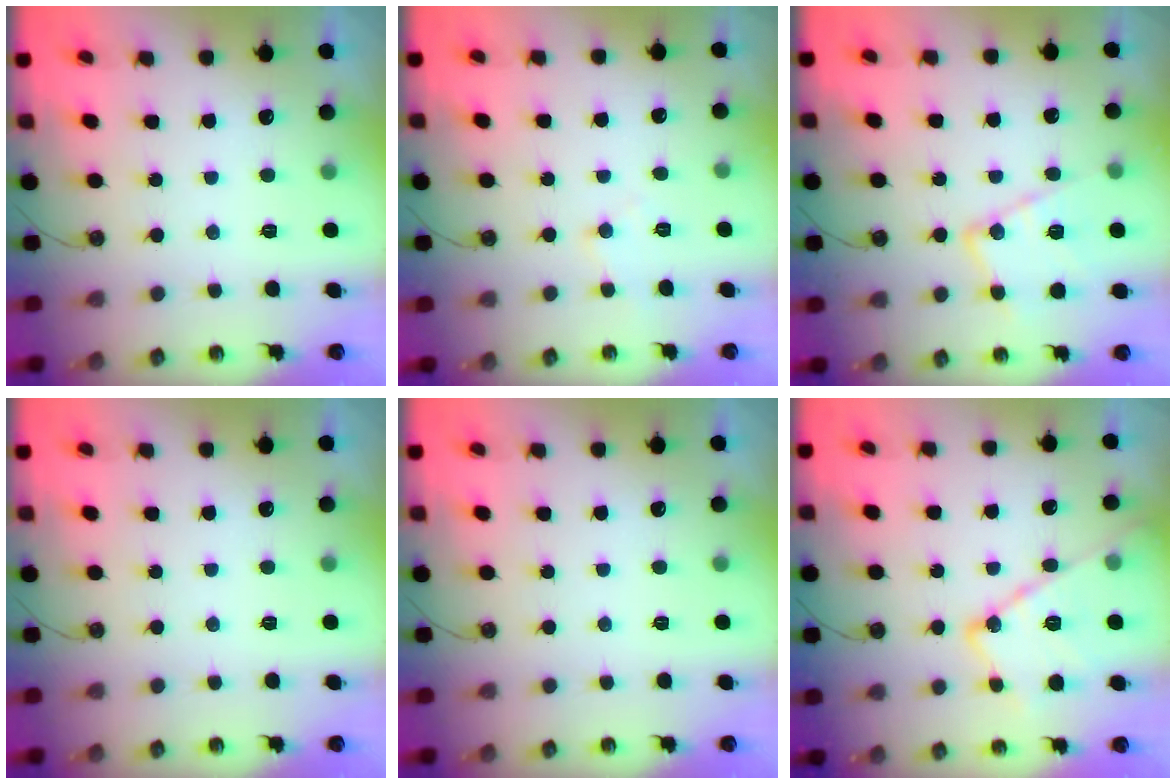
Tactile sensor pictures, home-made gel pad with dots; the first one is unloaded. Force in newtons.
{"total": 5.3, "press": 5.3, "slide": 0.8}
{"total": 14.7, "press": 14.7, "slide": 1.2}
{"total": 0.0}
{"total": 0.0}
{"total": 17.3, "press": 17.3, "slide": 1.5}